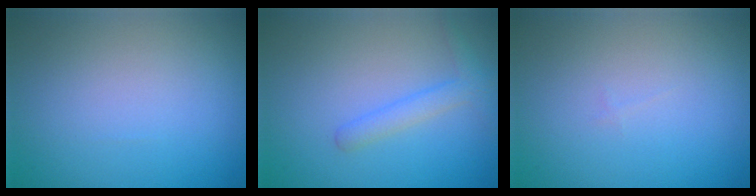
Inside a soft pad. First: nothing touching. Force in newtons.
{"total": 2.0, "press": 1.9, "slide": 0.1}
{"total": 0.0}